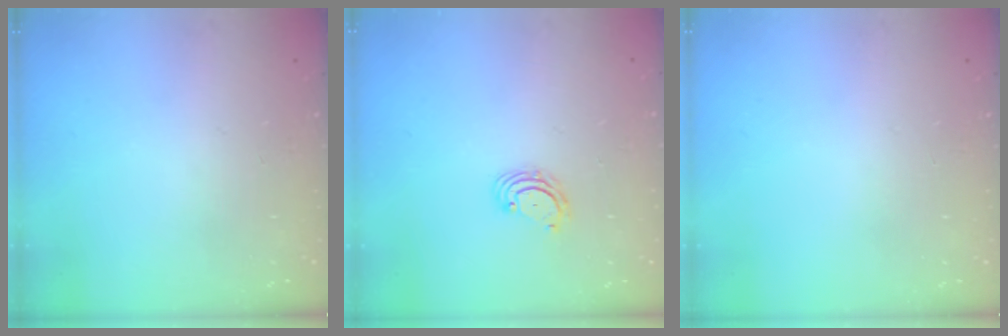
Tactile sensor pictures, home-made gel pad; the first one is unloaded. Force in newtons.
{"total": 3.3, "press": 3.3, "slide": 0.4}
{"total": 0.0}